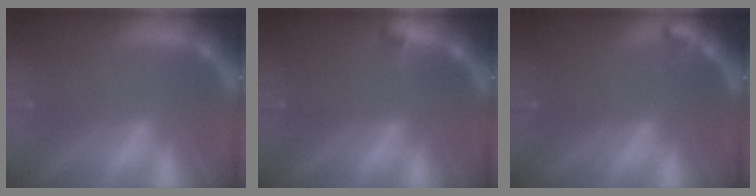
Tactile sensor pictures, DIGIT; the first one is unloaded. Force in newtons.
{"total": 0.9}
{"total": 0.9}